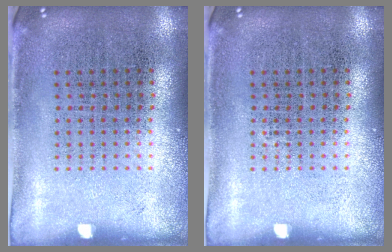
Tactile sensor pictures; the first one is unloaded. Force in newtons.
{"total": 0.0}